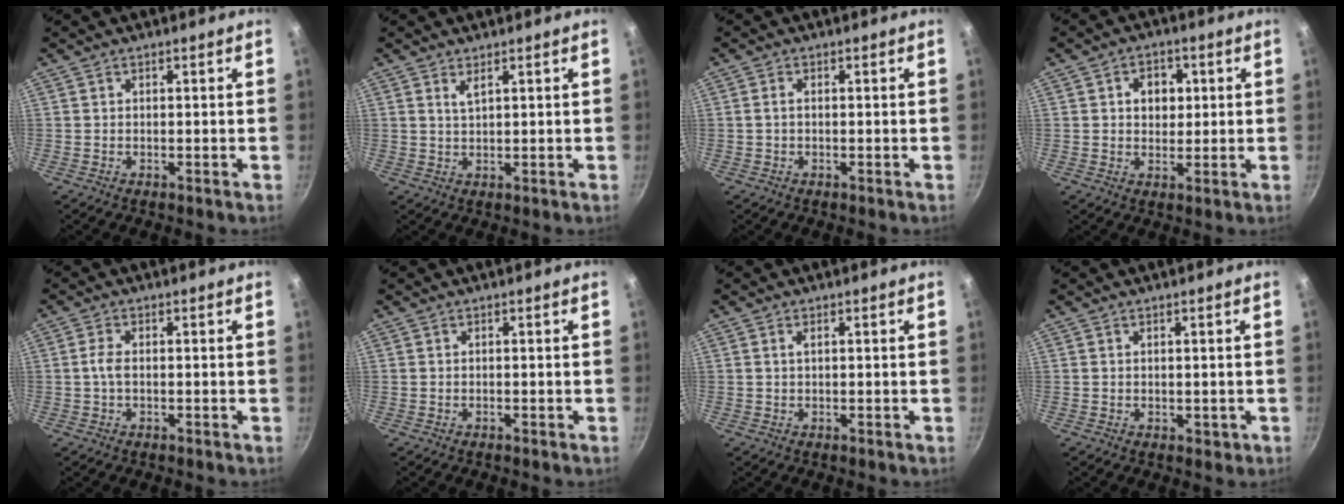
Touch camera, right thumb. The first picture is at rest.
{"total": 2.0, "force": [1.1, 0.6, 1.5], "torque": [-0.029, -0.005, 0.023]}
{"total": 1.3, "force": [-0.1, 0.7, 1.1], "torque": [-0.026, 0.006, -0.003]}
{"total": 5.5, "force": [1.1, 4.4, 3.0], "torque": [-0.020, 0.001, 0.013]}
{"total": 2.4, "force": [-0.2, 1.3, 2.0], "torque": [-0.047, 0.006, -0.007]}
{"total": 0.0}
{"total": 1.0, "force": [0.3, 0.4, 0.9], "torque": [-0.017, 0.002, 0.005]}
{"total": 1.2, "force": [0.1, 0.8, 0.9], "torque": [-0.007, 0.001, 0.003]}